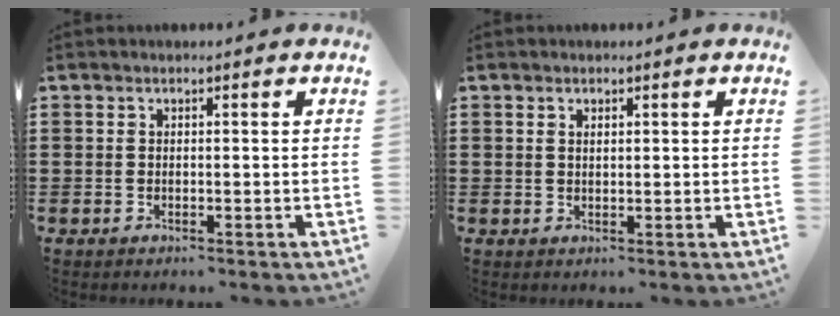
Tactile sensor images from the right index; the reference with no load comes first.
{"total": 0.9, "force": [0.5, 0.4, 0.6], "torque": [-0.013, 0.003, 0.009]}